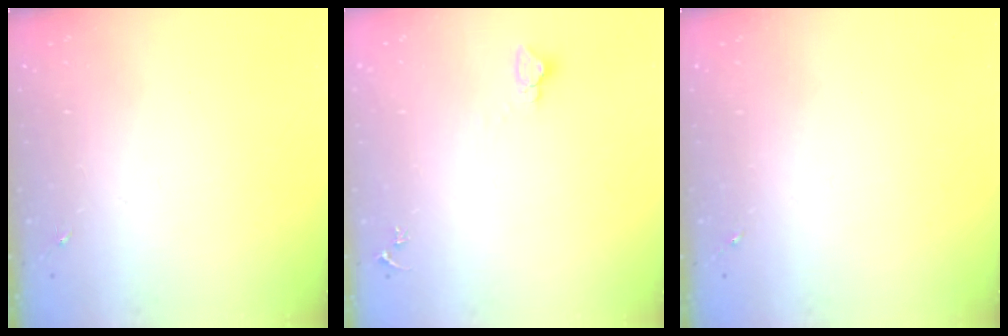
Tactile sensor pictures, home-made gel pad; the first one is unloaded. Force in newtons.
{"total": 2.8, "press": 2.8, "slide": 0.2}
{"total": 0.0}